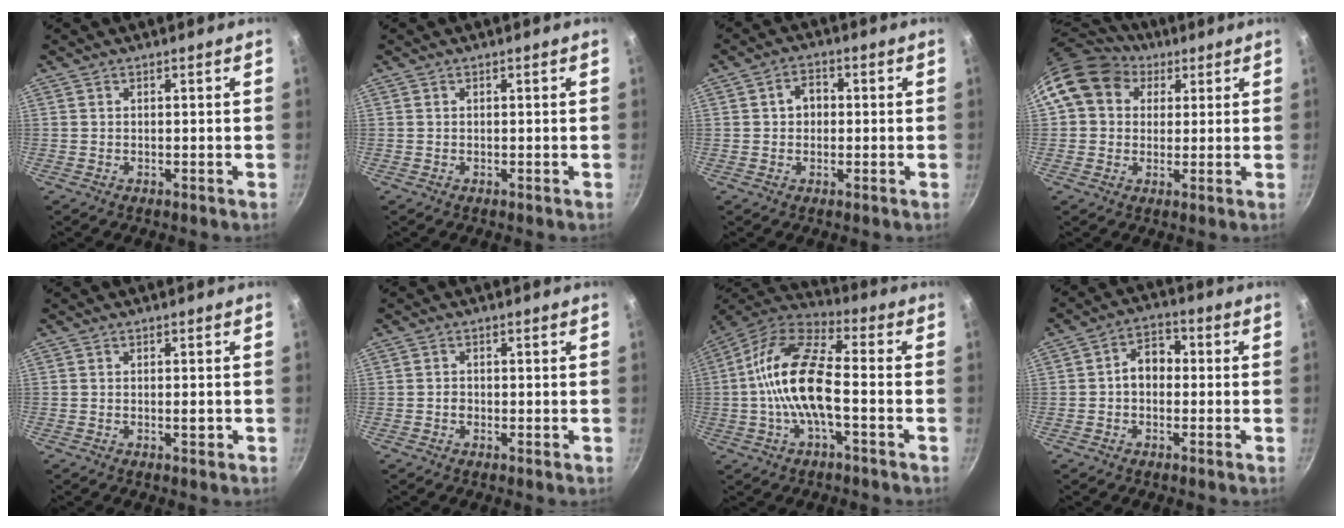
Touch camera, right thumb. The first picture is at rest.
{"total": 0.0}
{"total": 3.9, "force": [0.2, 3.2, 2.2], "torque": [-0.013, 0.010, 0.000]}
{"total": 12.2, "force": [4.9, 9.9, 5.3], "torque": [-0.069, 0.012, 0.073]}
{"total": 1.4, "force": [-0.3, 0.6, 1.3], "torque": [-0.018, 0.002, -0.007]}
{"total": 1.1, "force": [-0.3, 0.9, 0.6], "torque": [-0.011, 0.004, -0.008]}
{"total": 15.9, "force": [-2.1, 6.5, 14.4], "torque": [-0.268, 0.043, -0.059]}
{"total": 6.2, "force": [-0.3, 4.7, 4.0], "torque": [-0.030, 0.023, -0.017]}